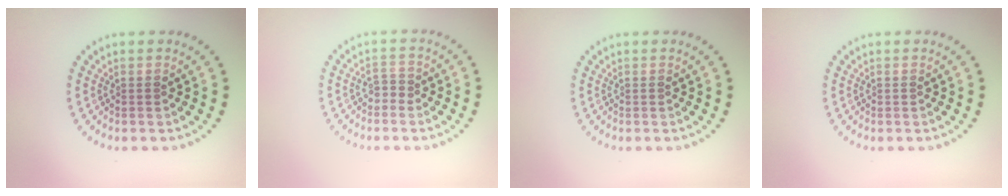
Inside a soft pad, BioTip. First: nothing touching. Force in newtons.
{"total": 1.0, "press": 0.8, "slide": 0.7}
{"total": 0.0}
{"total": 0.0}